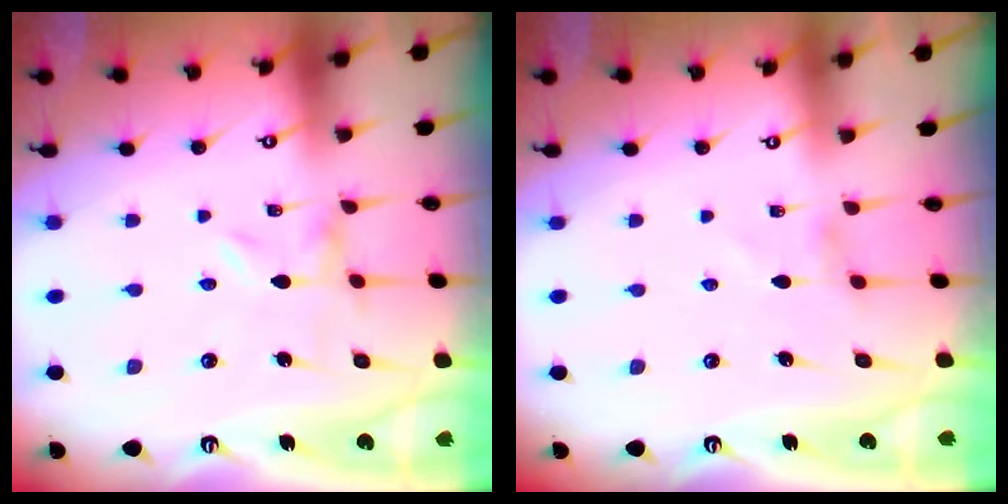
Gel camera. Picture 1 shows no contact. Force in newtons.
{"total": 2.5, "press": 2.5, "slide": 0.4}